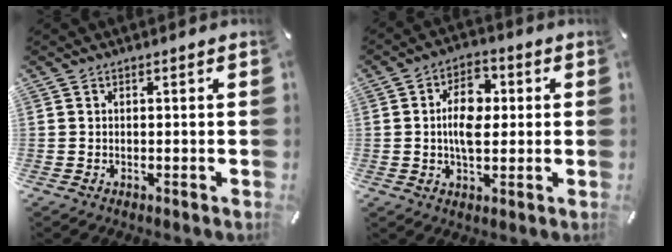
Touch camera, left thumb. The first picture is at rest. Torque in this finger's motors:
{"motor_torque": [0.06, 0.49, 0.74, -0.42, 0.15]}